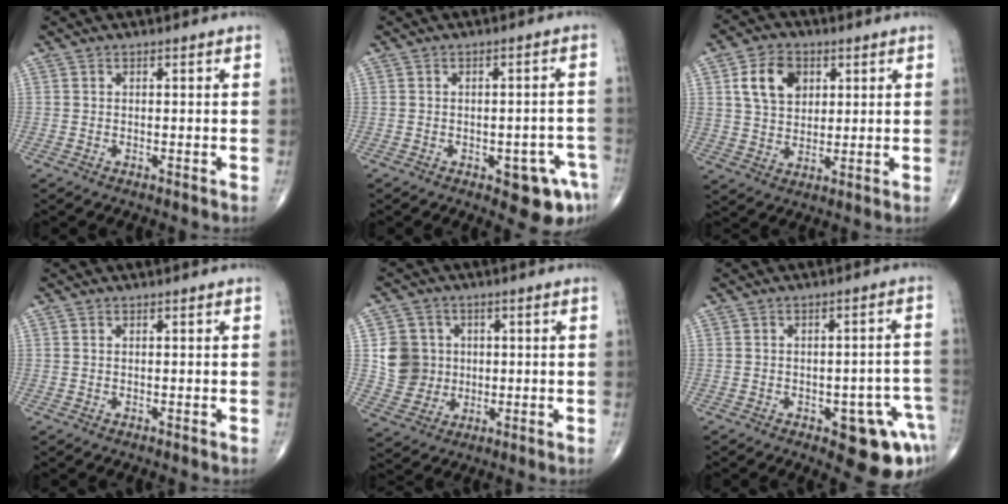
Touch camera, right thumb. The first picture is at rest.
{"total": 7.7, "force": [-3.9, 3.1, 5.9], "torque": [-0.049, 0.019, -0.042]}
{"total": 9.6, "force": [3.4, 6.9, 5.8], "torque": [-0.080, -0.007, 0.062]}
{"total": 0.0}
{"total": 8.6, "force": [0.7, 8.1, 2.6], "torque": [-0.019, 0.000, 0.014]}
{"total": 11.4, "force": [-5.2, 4.8, 8.9], "torque": [-0.069, 0.030, -0.057]}